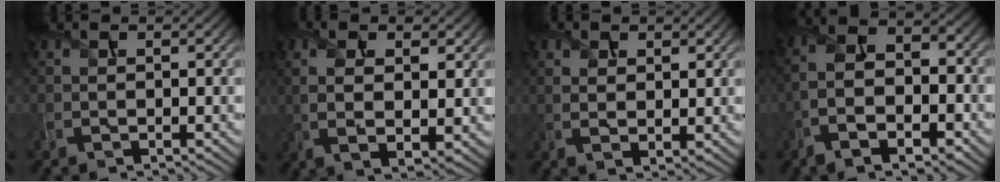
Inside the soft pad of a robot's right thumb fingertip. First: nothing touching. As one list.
[{"total": 7.5, "force": [1.5, 3.4, 6.5], "torque": [-0.139, -0.004, 0.024]}, {"total": 3.3, "force": [1.5, 1.9, 2.2], "torque": [-0.043, -0.005, 0.031]}, {"total": 9.8, "force": [-4.3, 5.1, 7.2], "torque": [-0.165, -0.017, -0.082]}]